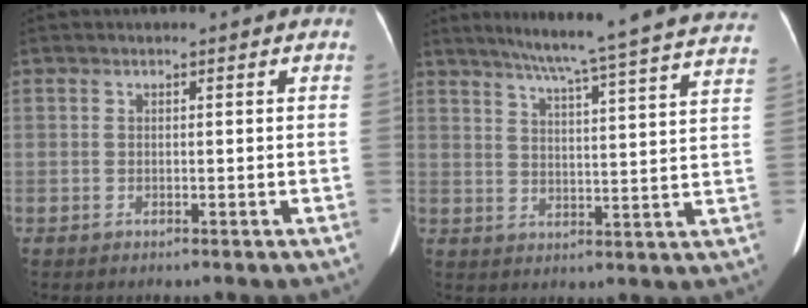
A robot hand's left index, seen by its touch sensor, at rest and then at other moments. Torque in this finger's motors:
{"motor_torque": [0.19, -0.51, 0.02, 0.04]}